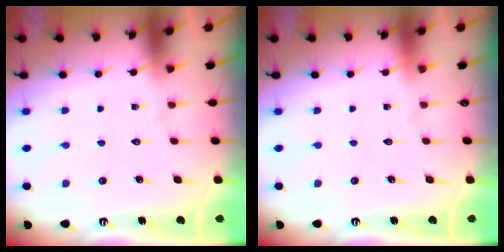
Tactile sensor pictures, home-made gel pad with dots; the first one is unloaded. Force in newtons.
{"total": 0.0}